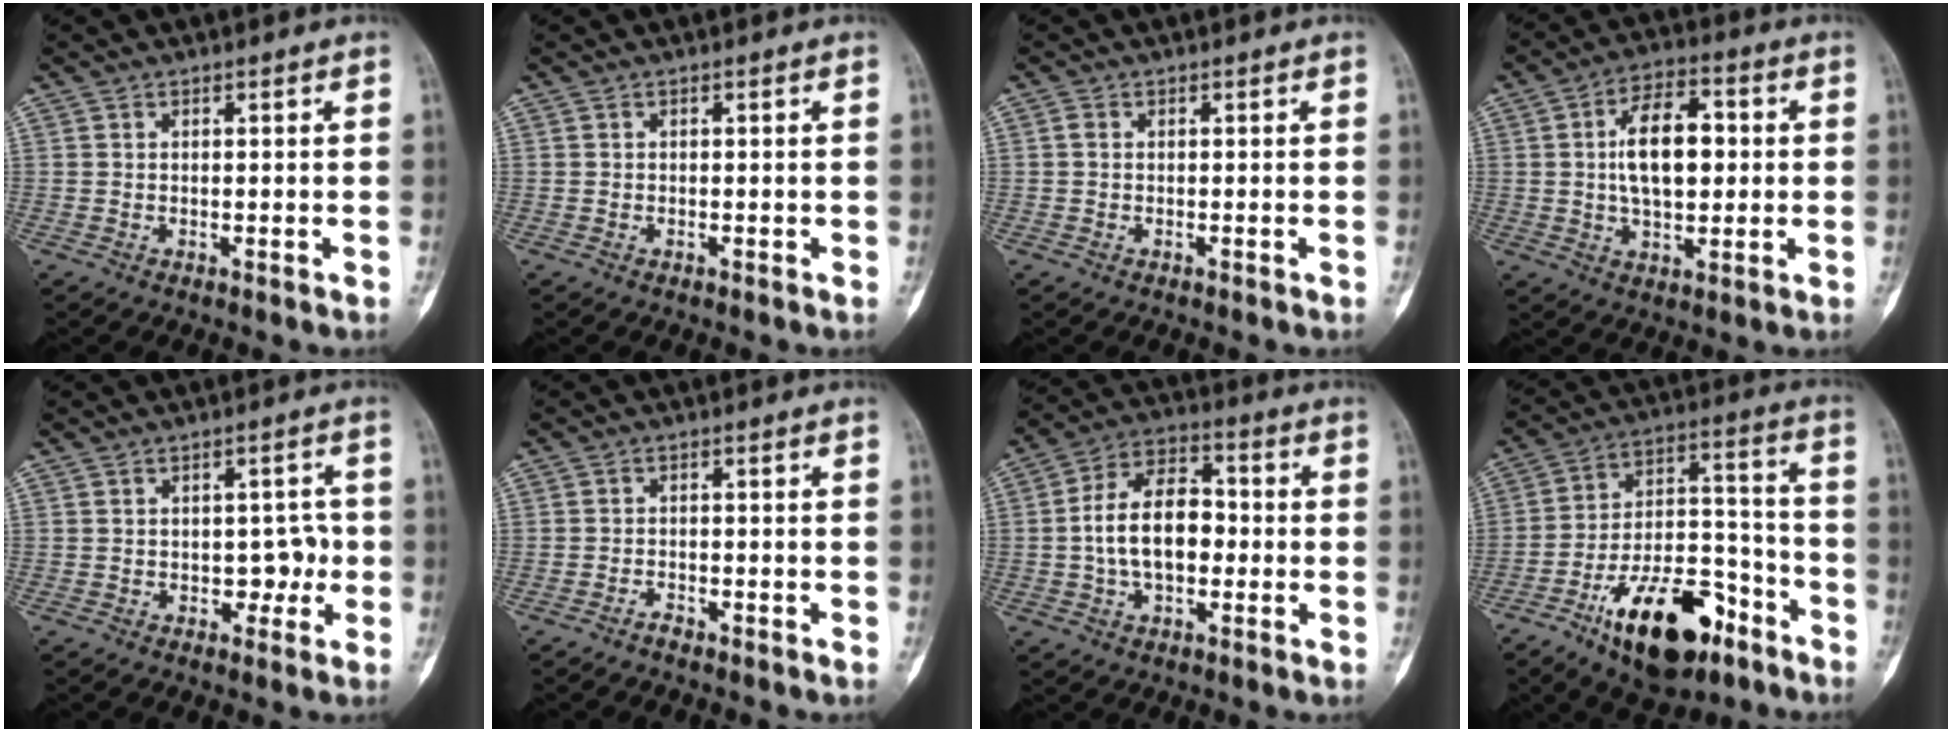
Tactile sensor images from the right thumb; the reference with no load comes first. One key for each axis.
{"total": 0.0}
{"total": 0.7, "fx": 0.0, "fy": 0.5, "fz": 0.5, "tx": -0.007, "ty": 0.000, "tz": -0.004}
{"total": 12.8, "fx": 1.2, "fy": 7.0, "fz": 10.6, "tx": -0.159, "ty": 0.010, "tz": 0.018}
{"total": 4.4, "fx": -0.8, "fy": 3.0, "fz": 3.1, "tx": -0.013, "ty": 0.016, "tz": -0.009}
{"total": 2.3, "fx": -2.2, "fy": 0.6, "fz": 0.6, "tx": -0.013, "ty": 0.013, "tz": -0.043}
{"total": 13.0, "fx": -0.9, "fy": 8.0, "fz": 10.3, "tx": -0.170, "ty": 0.033, "tz": -0.023}
{"total": 21.3, "fx": -12.1, "fy": 10.0, "fz": 14.4, "tx": -0.219, "ty": 0.084, "tz": -0.198}